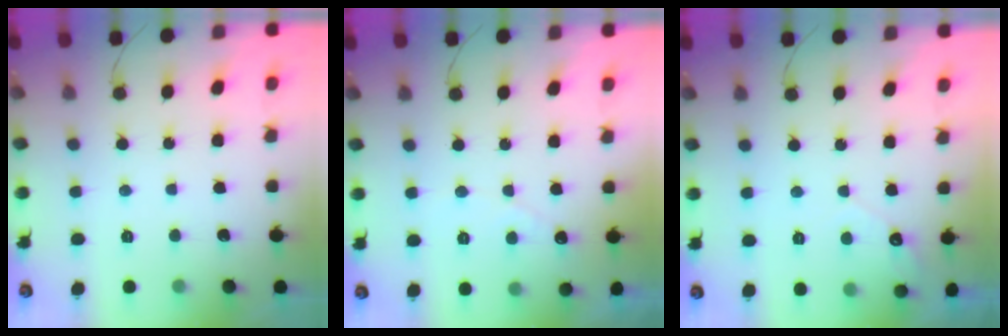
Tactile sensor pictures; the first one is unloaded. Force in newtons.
{"total": 2.7, "press": 2.7, "slide": 0.0}
{"total": 3.0, "press": 3.0, "slide": 0.1}